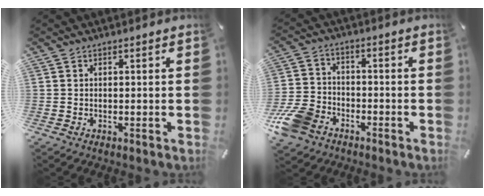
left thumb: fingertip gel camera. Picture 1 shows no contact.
{"total": 11.0, "force": [-6.3, 7.5, 4.9], "torque": [-0.111, 0.036, -0.117]}